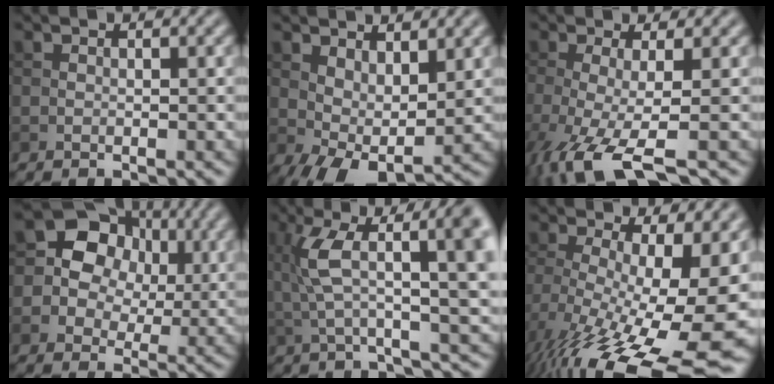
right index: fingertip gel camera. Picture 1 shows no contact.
{"total": 5.5, "force": [1.0, 2.7, 4.6], "torque": [-0.086, -0.007, 0.021]}
{"total": 6.7, "force": [-3.1, 1.5, 5.7], "torque": [-0.107, -0.015, -0.068]}
{"total": 8.0, "force": [2.0, 6.6, 4.1], "torque": [-0.067, 0.009, 0.015]}
{"total": 10.4, "force": [3.1, 2.7, 9.5], "torque": [-0.159, 0.013, 0.060]}
{"total": 17.0, "force": [-6.0, 5.5, 14.9], "torque": [-0.257, -0.022, -0.080]}